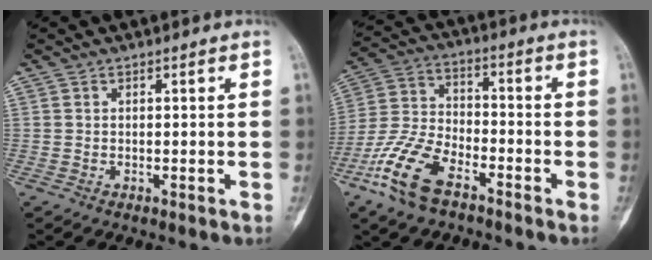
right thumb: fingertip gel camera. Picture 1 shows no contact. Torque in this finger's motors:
{"motor_torque": [0.36, 0.39, 0.53, -0.07, 0.09]}